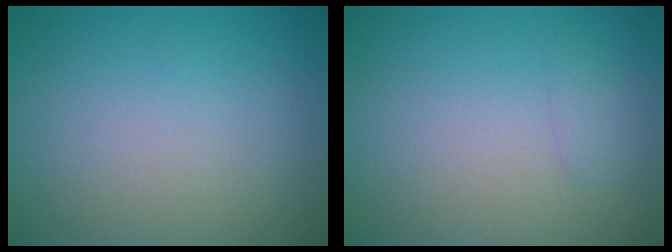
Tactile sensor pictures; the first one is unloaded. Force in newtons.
{"total": 0.9, "press": 0.9, "slide": 0.1}